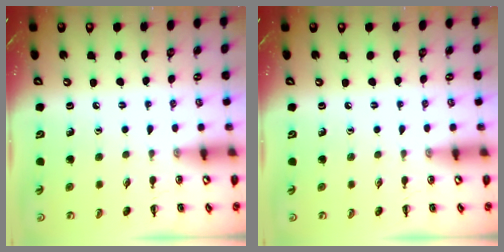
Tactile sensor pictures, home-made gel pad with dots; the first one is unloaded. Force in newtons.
{"total": 0.0}